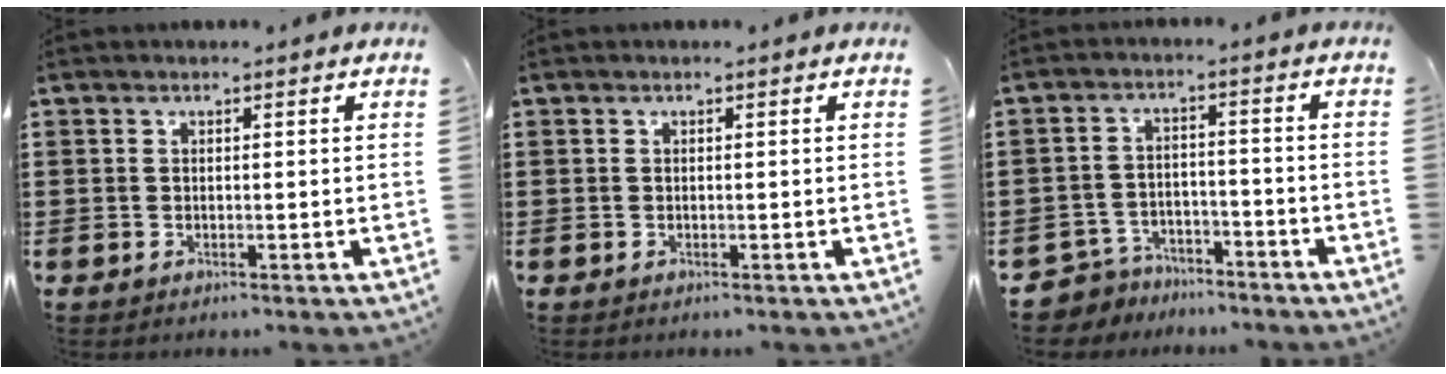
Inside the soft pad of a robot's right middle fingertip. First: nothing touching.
{"total": 0.0}
{"total": 4.3, "force": [-4.1, 1.2, -0.1], "torque": [-0.014, 0.004, -0.091]}